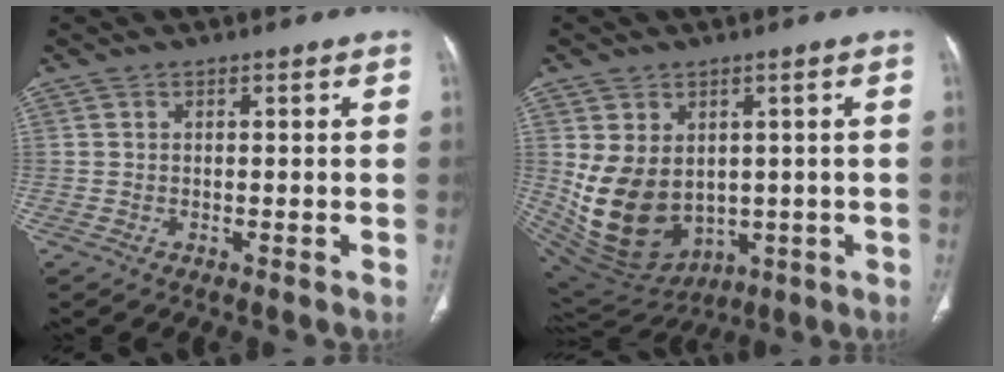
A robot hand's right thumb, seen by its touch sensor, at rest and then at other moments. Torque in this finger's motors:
{"motor_torque": [-0.41, 1.36, 1.58, 0.38, 0.21]}